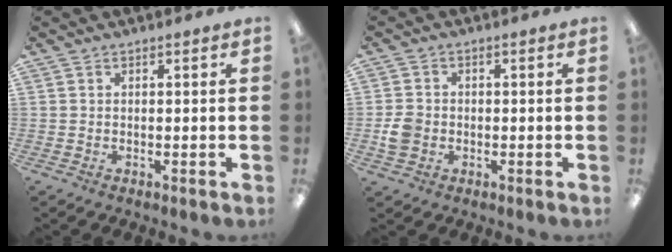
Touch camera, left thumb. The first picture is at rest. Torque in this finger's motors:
{"motor_torque": [0.02, 1.28, 0.20, -0.39, 0.00]}